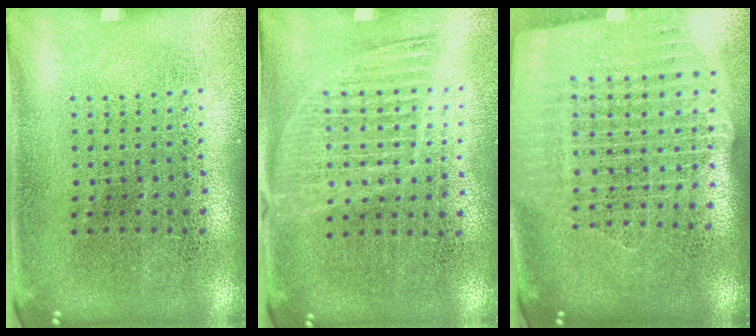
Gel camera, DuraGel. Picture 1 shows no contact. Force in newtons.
{"total": 1.3, "press": 1.2, "slide": 0.7}
{"total": 2.7, "press": 2.3, "slide": 1.4}